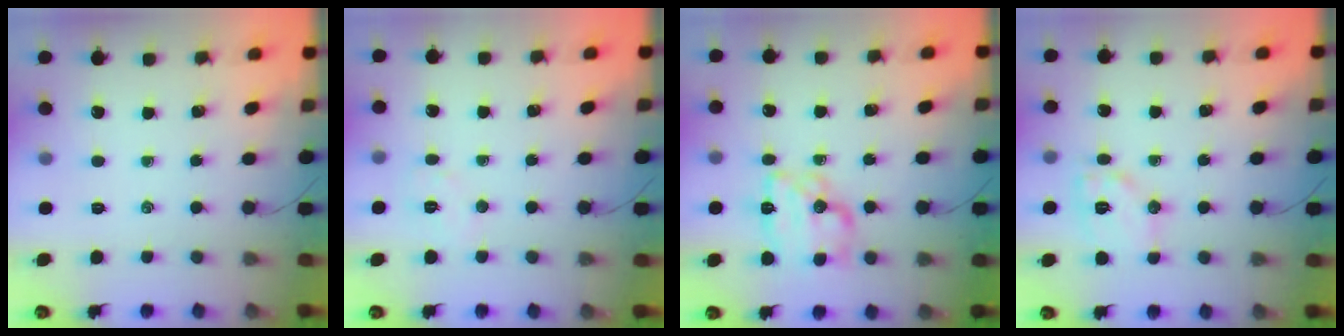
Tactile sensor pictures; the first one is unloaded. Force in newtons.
{"total": 4.0, "press": 3.9, "slide": 0.9}
{"total": 11.3, "press": 11.3, "slide": 0.5}
{"total": 9.5, "press": 9.5, "slide": 0.2}